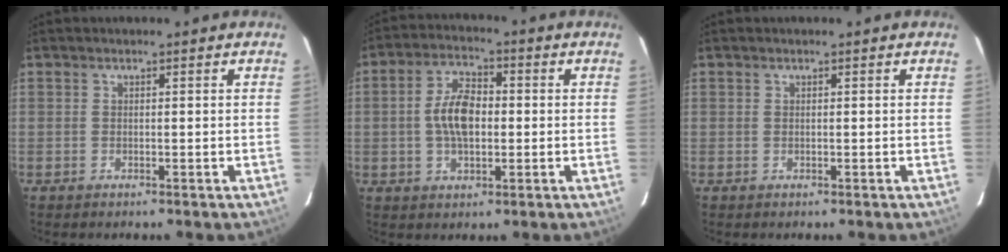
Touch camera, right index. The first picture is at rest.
{"total": 8.0, "force": [-0.3, 4.4, 6.7], "torque": [-0.129, 0.014, -0.004]}
{"total": 0.0}